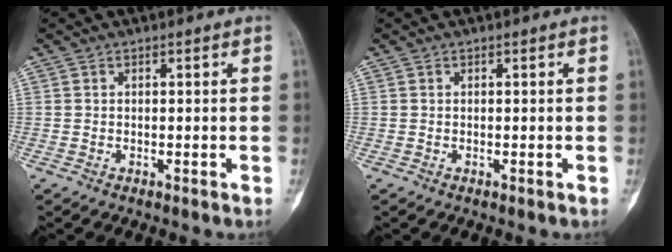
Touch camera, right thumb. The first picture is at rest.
{"total": 0.0}